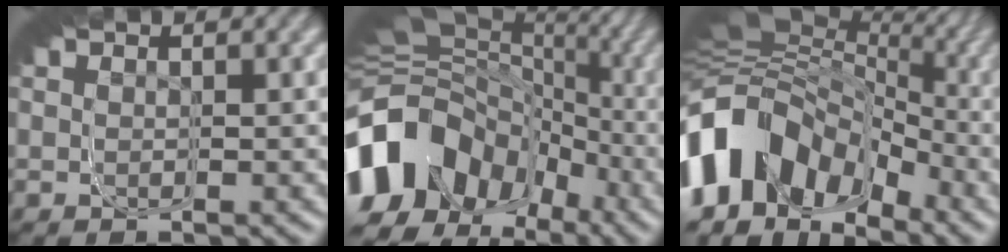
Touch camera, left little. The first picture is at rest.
{"total": 17.7, "force": [-6.3, 11.4, 12.1], "torque": [-0.167, -0.022, -0.099]}
{"total": 14.8, "force": [-4.8, 8.5, 11.2], "torque": [-0.149, 0.000, -0.085]}